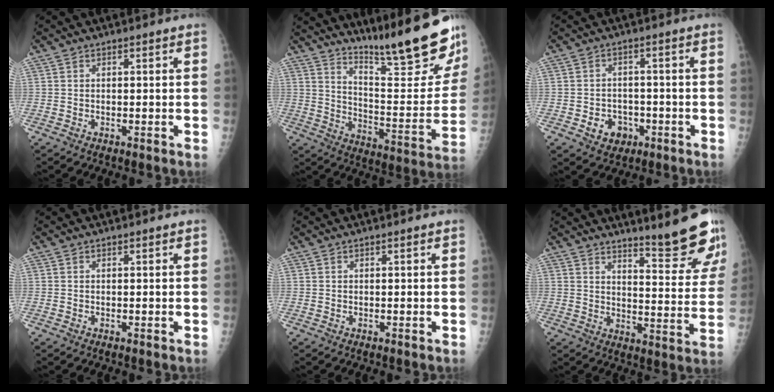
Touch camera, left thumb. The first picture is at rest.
{"total": 21.7, "force": [17.8, 2.4, 12.2], "torque": [-0.154, -0.140, 0.261]}
{"total": 5.5, "force": [-2.2, 4.6, 2.2], "torque": [-0.011, 0.015, -0.026]}
{"total": 0.0}
{"total": 0.0}
{"total": 14.6, "force": [11.9, 2.1, 8.2], "torque": [-0.079, -0.099, 0.156]}